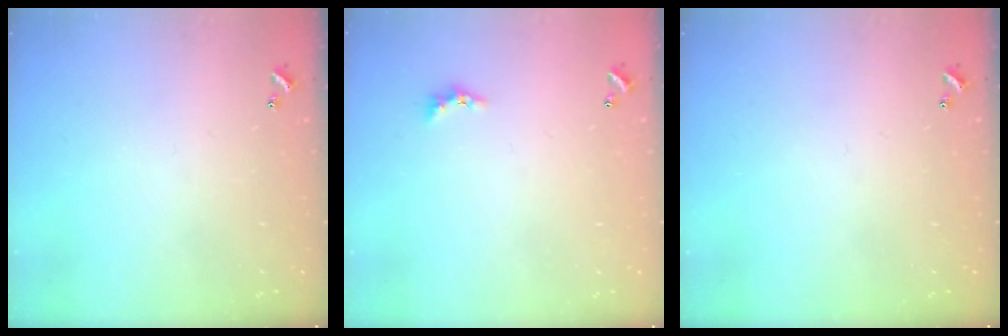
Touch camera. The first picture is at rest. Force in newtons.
{"total": 2.7, "press": 2.6, "slide": 0.6}
{"total": 0.0}